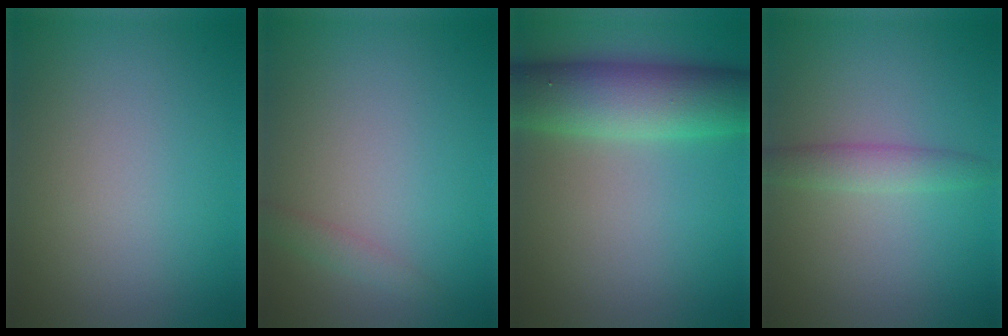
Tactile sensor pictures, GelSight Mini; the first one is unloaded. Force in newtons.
{"total": 1.2, "press": 1.2, "slide": 0.0}
{"total": 8.4, "press": 8.4, "slide": 0.2}
{"total": 2.1, "press": 2.1, "slide": 0.1}